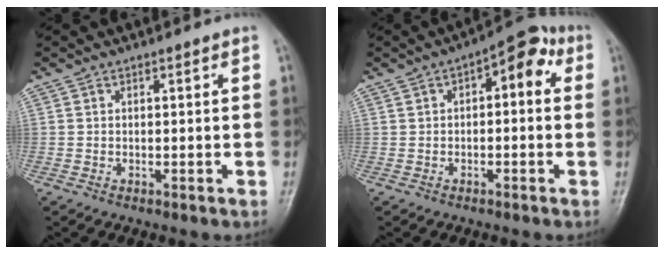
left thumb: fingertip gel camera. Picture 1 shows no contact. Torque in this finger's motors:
{"motor_torque": [-0.13, 0.17, 0.13, 0.04, 0.07]}